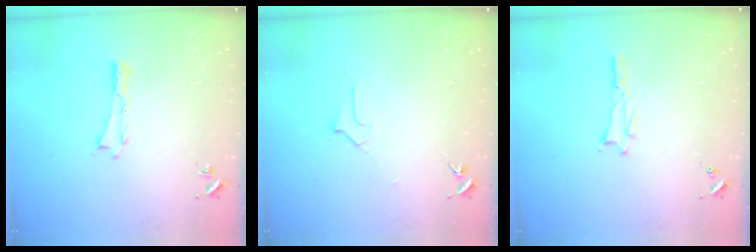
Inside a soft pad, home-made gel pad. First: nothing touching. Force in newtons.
{"total": 1.6, "press": 1.6, "slide": 0.1}
{"total": 0.9, "press": 0.9, "slide": 0.2}